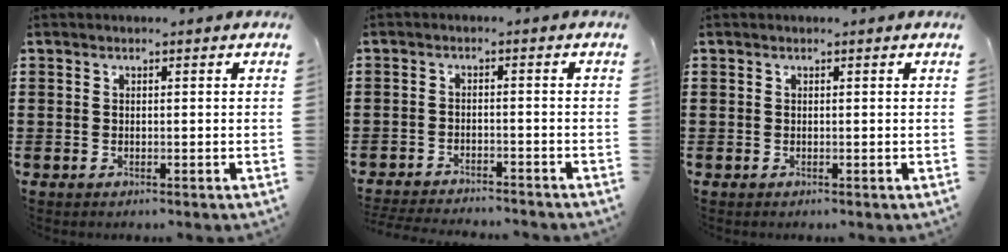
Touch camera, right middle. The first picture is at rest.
{"total": 3.0, "force": [-3.0, 0.1, 0.2], "torque": [-0.013, -0.003, -0.066]}
{"total": 0.0}